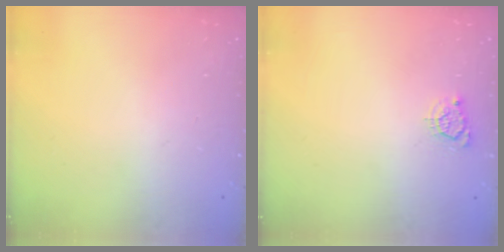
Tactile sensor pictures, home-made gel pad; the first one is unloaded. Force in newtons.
{"total": 3.5, "press": 3.5, "slide": 0.4}